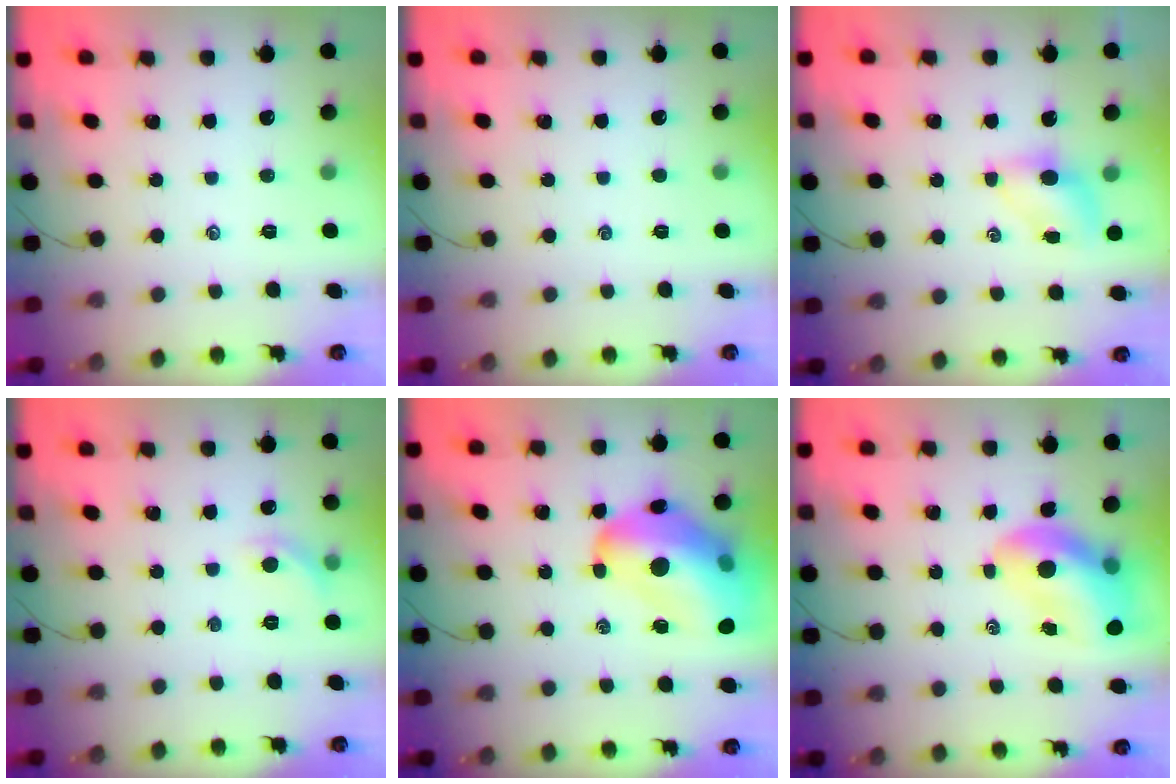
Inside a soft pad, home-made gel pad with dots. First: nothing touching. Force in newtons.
{"total": 0.0}
{"total": 4.6, "press": 4.6, "slide": 0.6}
{"total": 5.6, "press": 5.4, "slide": 1.4}
{"total": 23.2, "press": 22.4, "slide": 5.9}
{"total": 12.4, "press": 11.8, "slide": 3.9}